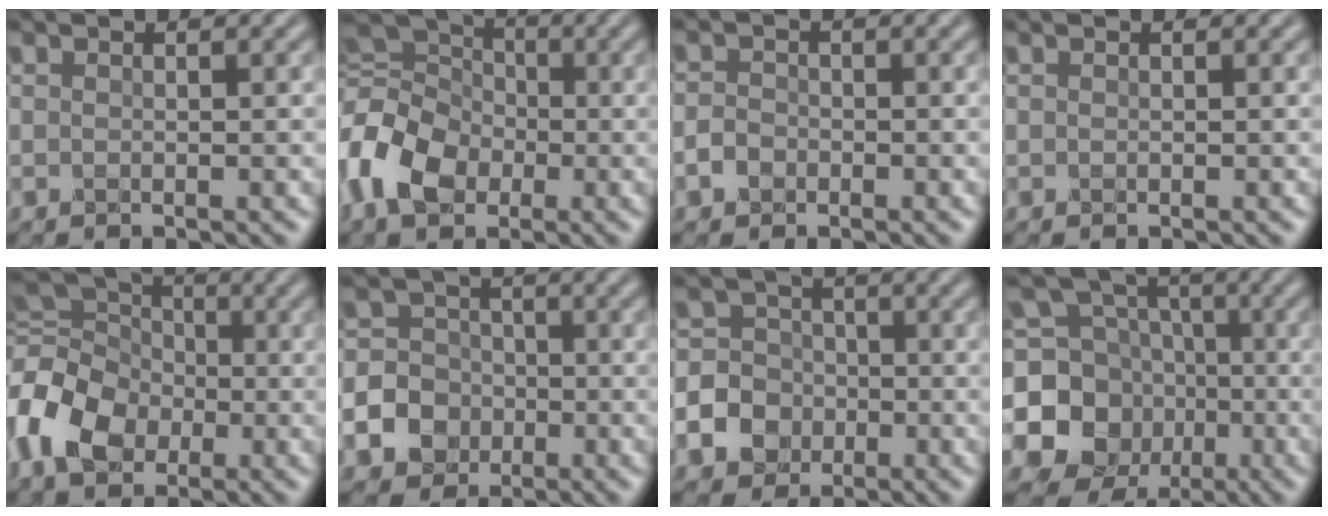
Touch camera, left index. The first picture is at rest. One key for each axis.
{"total": 10.1, "fx": -2.1, "fy": 7.3, "fz": 6.6, "tx": -0.164, "ty": 0.002, "tz": -0.048}
{"total": 1.6, "fx": -0.9, "fy": 1.2, "fz": 0.6, "tx": -0.009, "ty": 0.001, "tz": -0.025}
{"total": 0.0}
{"total": 11.2, "fx": -2.0, "fy": 8.3, "fz": 7.3, "tx": -0.176, "ty": 0.002, "tz": -0.050}
{"total": 9.4, "fx": -3.7, "fy": 8.4, "fz": 2.0, "tx": -0.057, "ty": -0.018, "tz": -0.087}
{"total": 8.2, "fx": -3.3, "fy": 7.3, "fz": 1.9, "tx": -0.047, "ty": -0.013, "tz": -0.085}
{"total": 11.2, "fx": -2.0, "fy": 10.1, "fz": 4.4, "tx": -0.123, "ty": -0.015, "tz": -0.062}